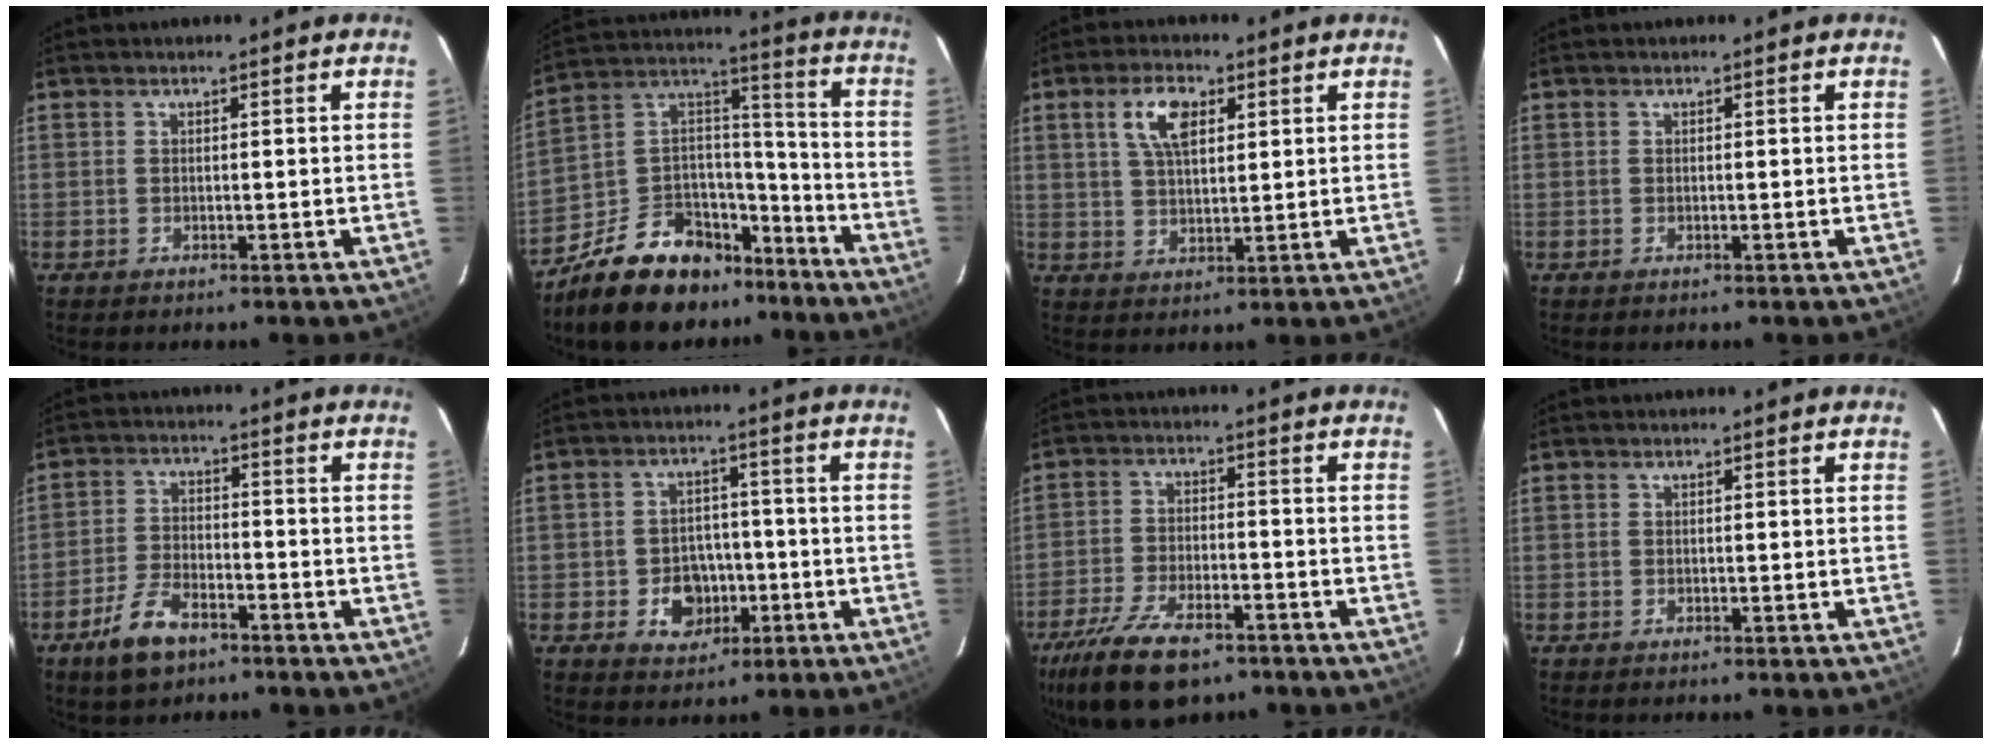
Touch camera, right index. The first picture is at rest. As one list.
[{"total": 19.4, "force": [-13.5, 11.0, 8.4], "torque": [-0.185, 0.072, -0.200]}, {"total": 7.0, "force": [2.9, 3.3, 5.5], "torque": [-0.104, 0.013, 0.055]}, {"total": 0.0}, {"total": 8.2, "force": [-5.4, 3.8, 4.8], "torque": [-0.115, -0.001, -0.100]}, {"total": 7.4, "force": [-2.7, 6.1, 3.3], "torque": [-0.079, 0.015, -0.026]}, {"total": 15.0, "force": [-10.3, 6.3, 8.9], "torque": [-0.202, -0.026, -0.180]}, {"total": 0.0}]